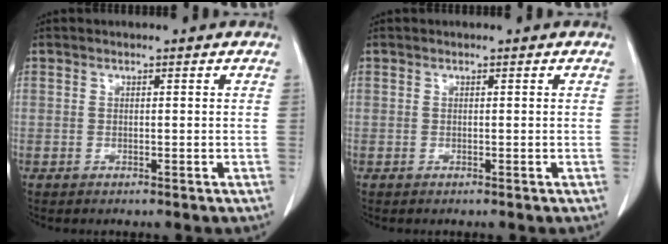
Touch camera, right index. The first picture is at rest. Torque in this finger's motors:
{"motor_torque": [0.00, 0.00, 0.00, 0.00]}